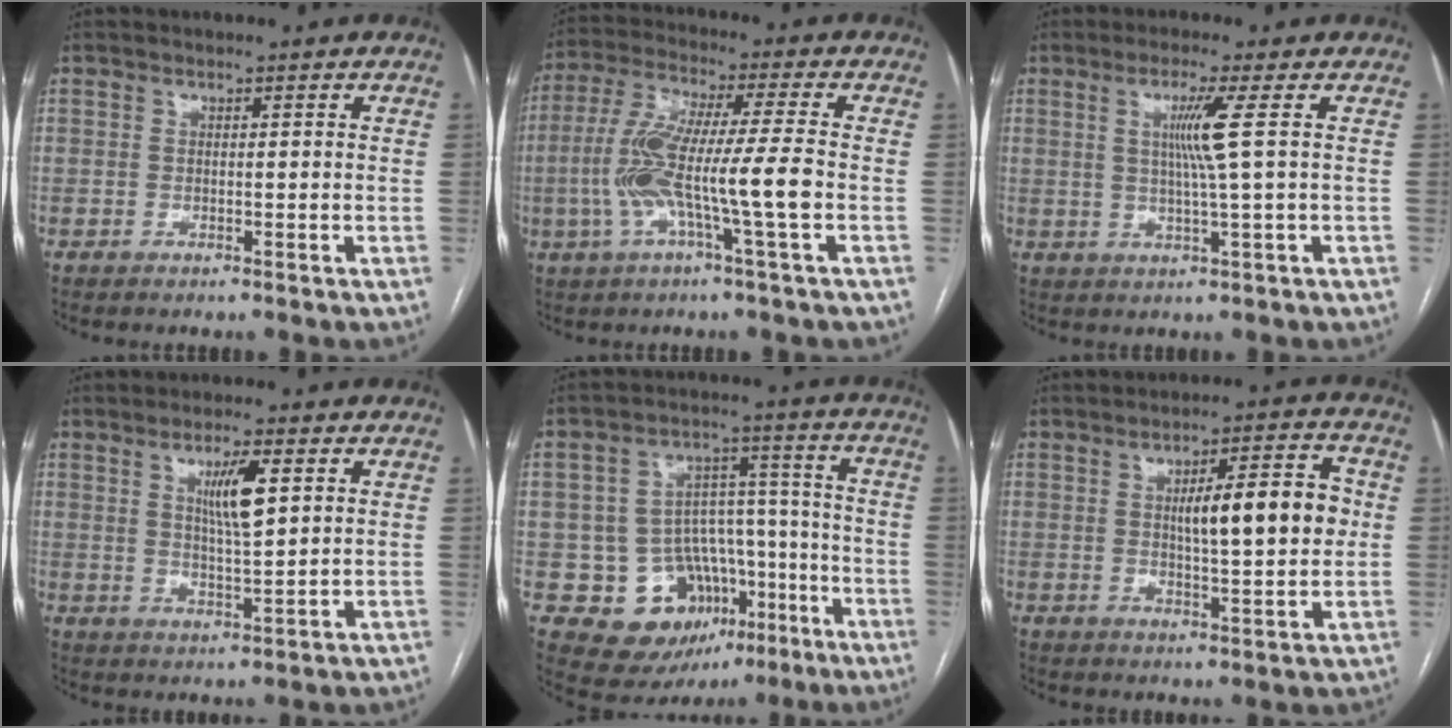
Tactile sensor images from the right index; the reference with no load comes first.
{"total": 11.8, "force": [-2.7, -0.4, 11.5], "torque": [-0.234, 0.005, -0.057]}
{"total": 5.4, "force": [1.2, -1.4, 5.0], "torque": [-0.100, -0.005, 0.024]}
{"total": 6.4, "force": [2.2, 0.8, 6.0], "torque": [-0.107, -0.004, 0.040]}
{"total": 14.1, "force": [-6.0, 11.2, 6.1], "torque": [-0.080, 0.055, -0.073]}
{"total": 11.1, "force": [1.4, 2.1, 10.8], "torque": [-0.159, 0.019, 0.024]}